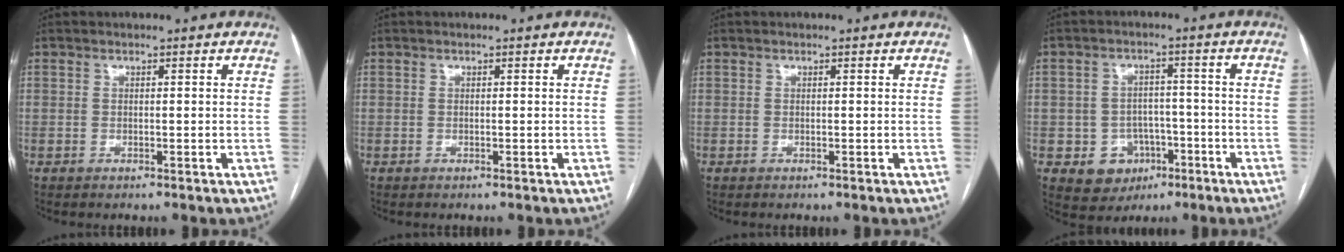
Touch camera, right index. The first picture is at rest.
{"total": 0.0}
{"total": 0.0}
{"total": 6.9, "force": [-2.7, 6.1, 1.8], "torque": [-0.022, 0.015, -0.029]}